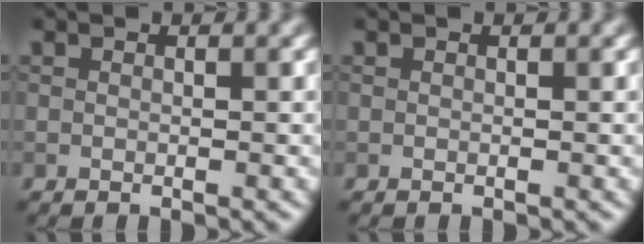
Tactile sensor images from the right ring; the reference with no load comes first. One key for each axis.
{"total": 0.0}